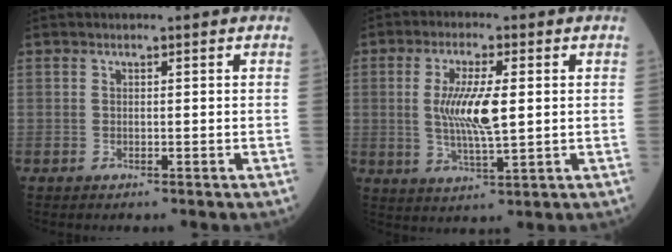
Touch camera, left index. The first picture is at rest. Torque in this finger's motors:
{"motor_torque": [0.64, 0.55, 0.29, 0.08]}